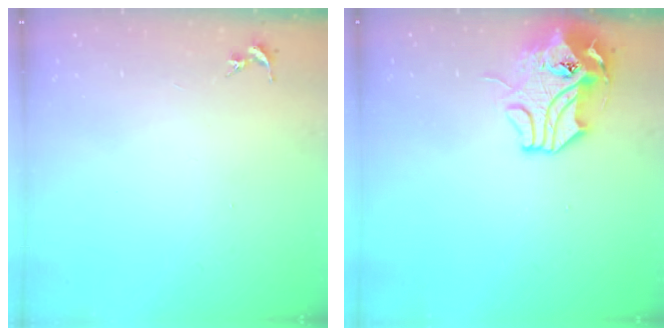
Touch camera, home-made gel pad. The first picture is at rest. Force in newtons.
{"total": 10.6, "press": 10.5, "slide": 1.6}